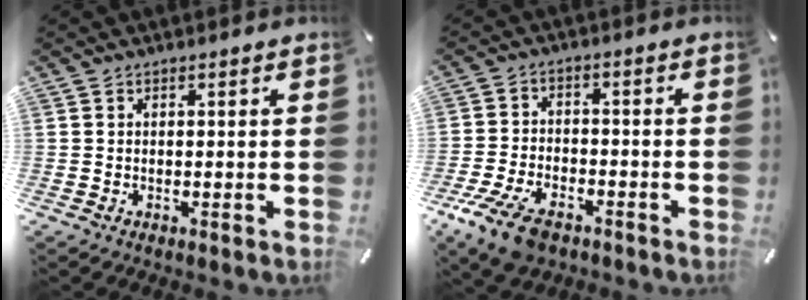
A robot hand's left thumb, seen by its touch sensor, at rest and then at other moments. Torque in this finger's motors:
{"motor_torque": [-0.38, 1.30, 0.26, 0.07, 0.17]}